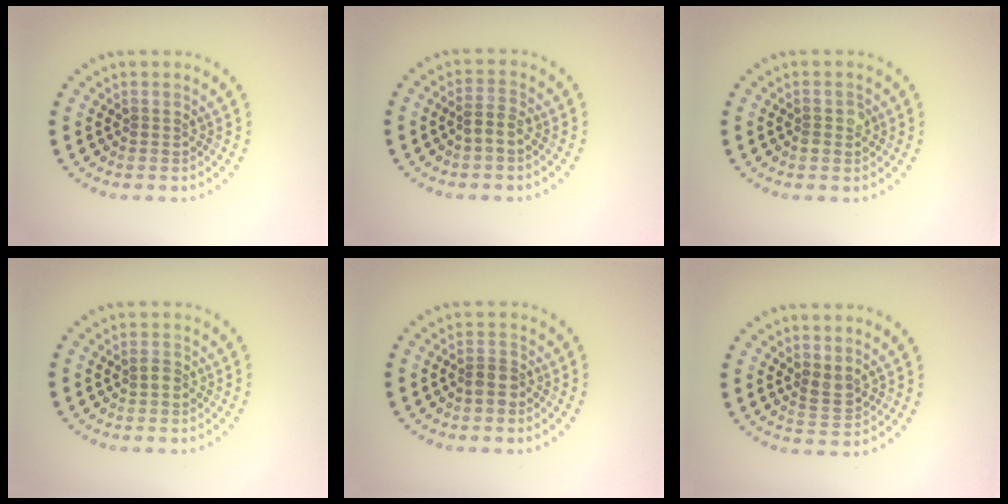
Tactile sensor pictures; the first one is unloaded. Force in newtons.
{"total": 1.9, "press": 1.6, "slide": 1.0}
{"total": 1.6, "press": 1.5, "slide": 0.3}
{"total": 1.1, "press": 1.1, "slide": 0.1}
{"total": 2.0, "press": 1.8, "slide": 1.1}
{"total": 1.7, "press": 1.6, "slide": 0.7}